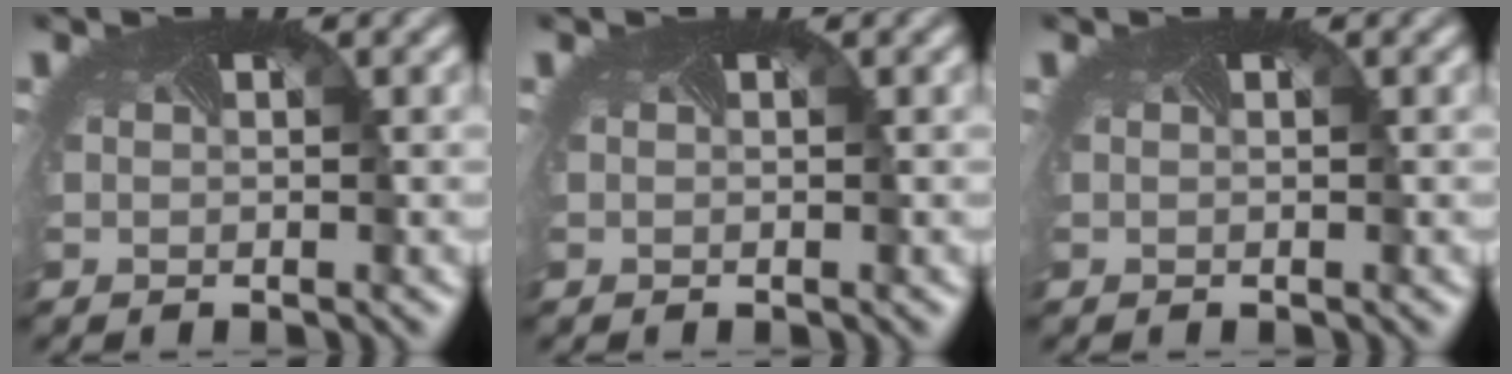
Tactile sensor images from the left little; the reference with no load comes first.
{"total": 0.0}
{"total": 0.0}